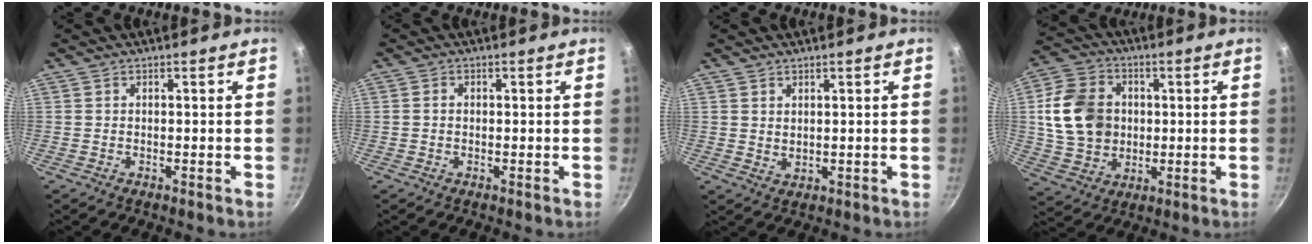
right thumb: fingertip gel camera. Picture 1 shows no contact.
{"total": 1.1, "force": [0.0, 0.9, 0.6], "torque": [-0.010, 0.005, -0.002]}
{"total": 1.9, "force": [1.3, 1.0, 1.0], "torque": [-0.014, -0.014, 0.024]}
{"total": 15.0, "force": [1.5, 12.1, 8.7], "torque": [-0.142, 0.006, 0.032]}